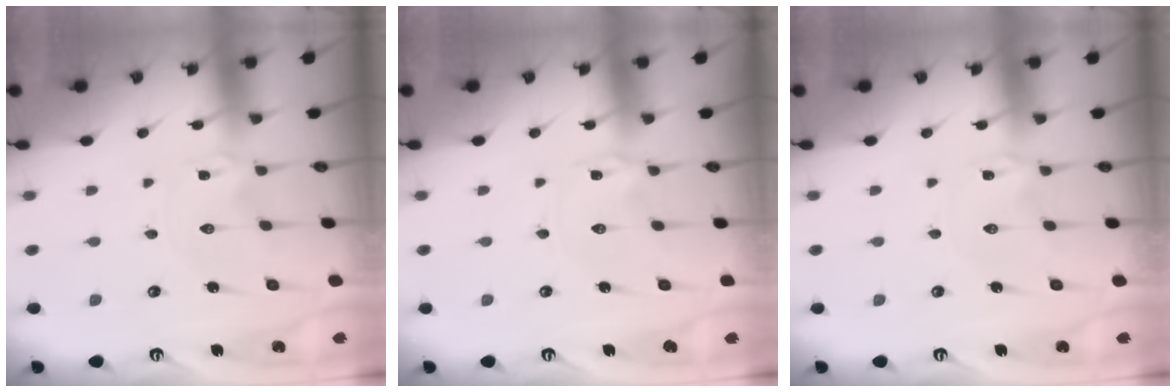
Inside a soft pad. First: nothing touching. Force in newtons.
{"total": 1.5, "press": 1.5, "slide": 0.2}
{"total": 1.4, "press": 1.4, "slide": 0.2}